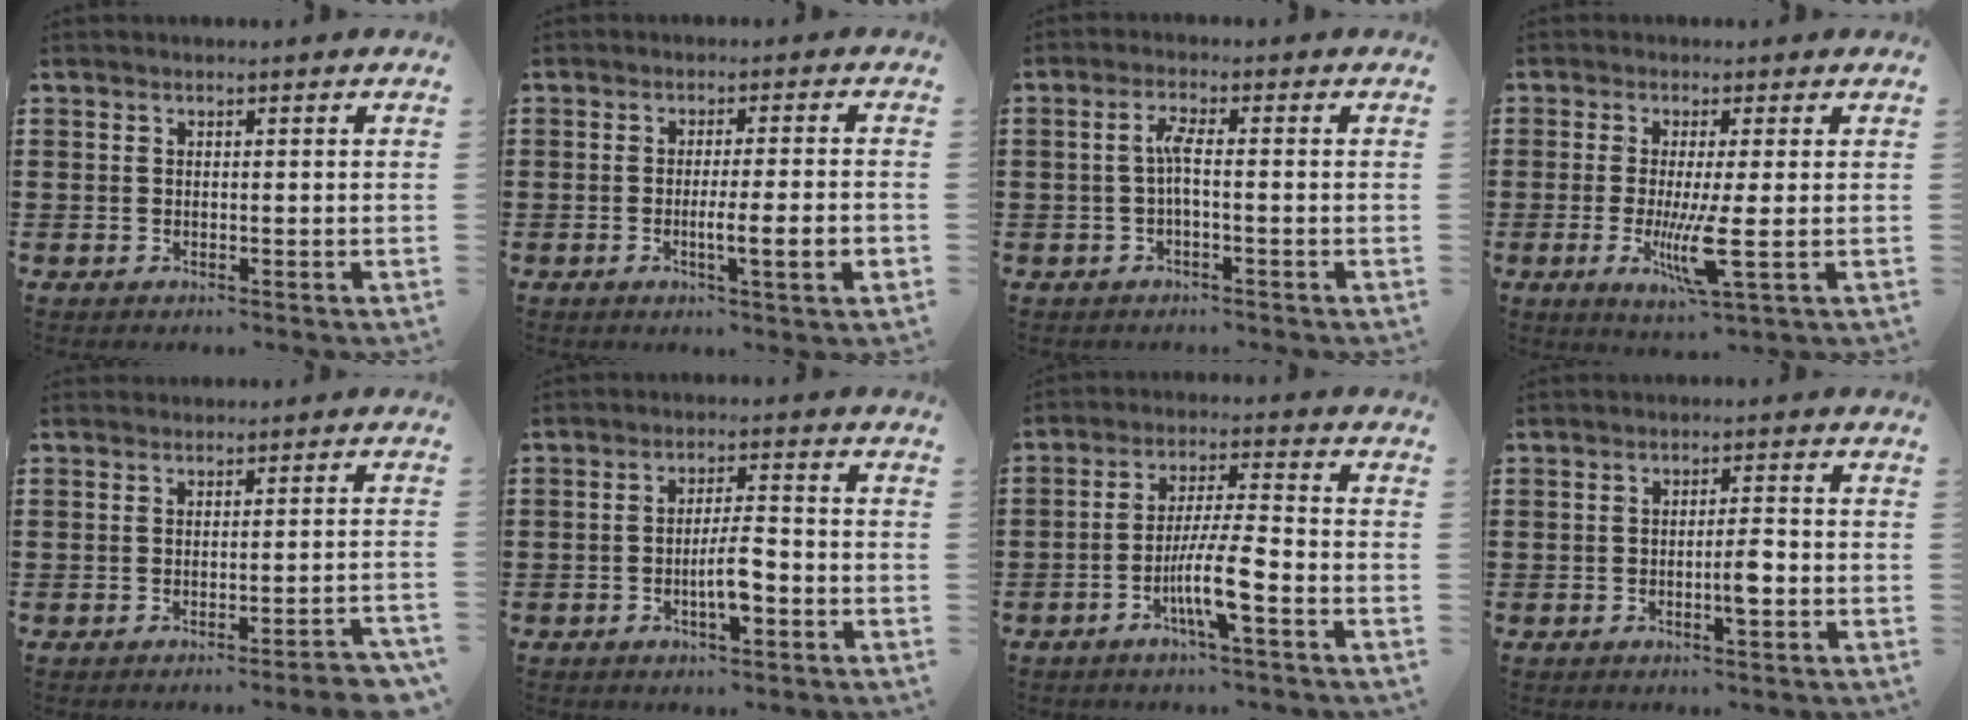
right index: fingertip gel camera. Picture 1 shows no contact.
{"total": 5.3, "force": [-1.6, 0.1, 5.1], "torque": [-0.083, -0.009, -0.027]}
{"total": 3.1, "force": [-0.6, 0.3, 3.0], "torque": [-0.064, -0.002, -0.016]}
{"total": 6.8, "force": [-1.2, 0.2, 6.7], "torque": [-0.136, -0.027, -0.025]}
{"total": 2.2, "force": [-1.9, -0.2, 1.1], "torque": [-0.019, -0.004, -0.038]}
{"total": 5.3, "force": [-1.8, 1.4, 4.8], "torque": [-0.095, 0.000, -0.036]}
{"total": 8.2, "force": [-3.6, 0.8, 7.3], "torque": [-0.148, -0.011, -0.070]}
{"total": 3.4, "force": [-1.1, 0.5, 3.2], "torque": [-0.055, 0.003, -0.020]}